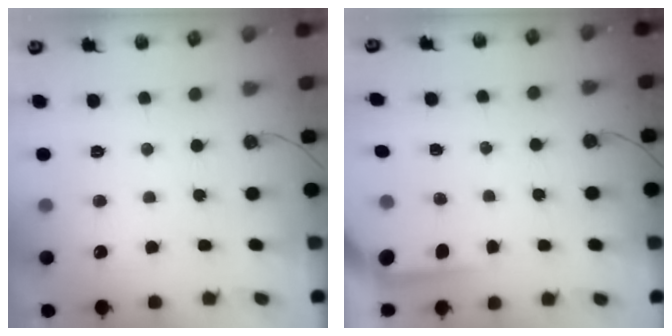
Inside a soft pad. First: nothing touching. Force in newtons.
{"total": 3.5, "press": 3.5, "slide": 0.3}